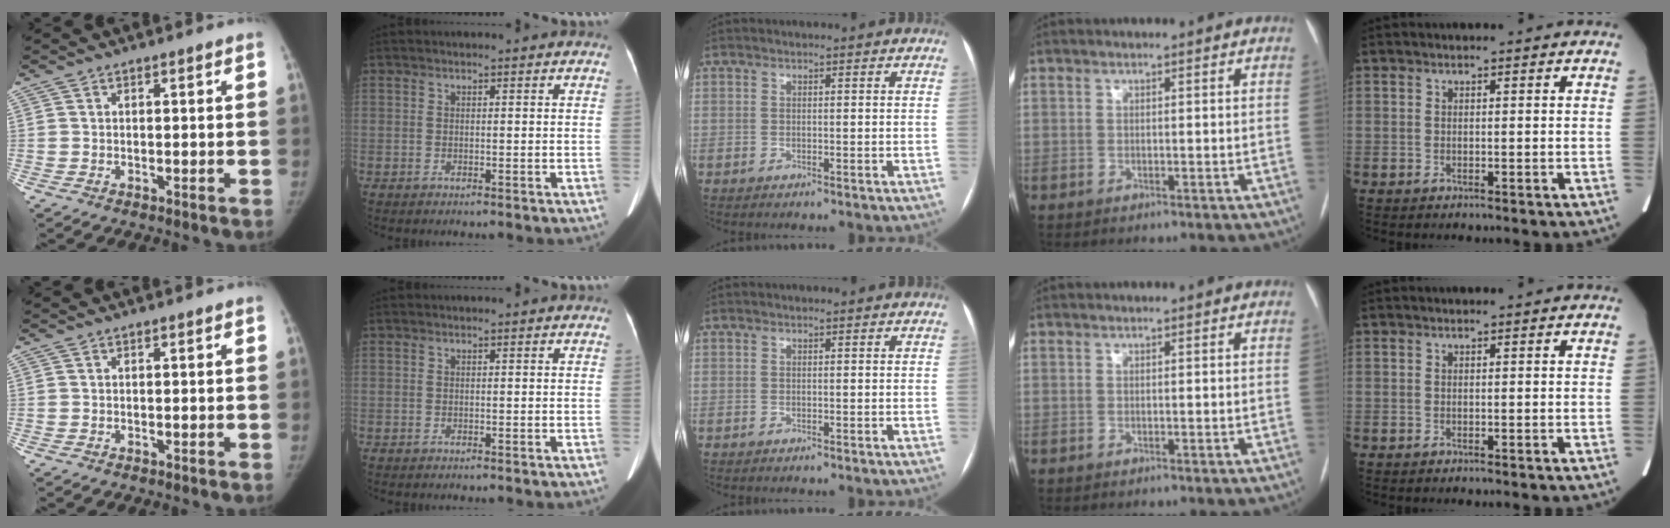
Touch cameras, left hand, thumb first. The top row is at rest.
{}